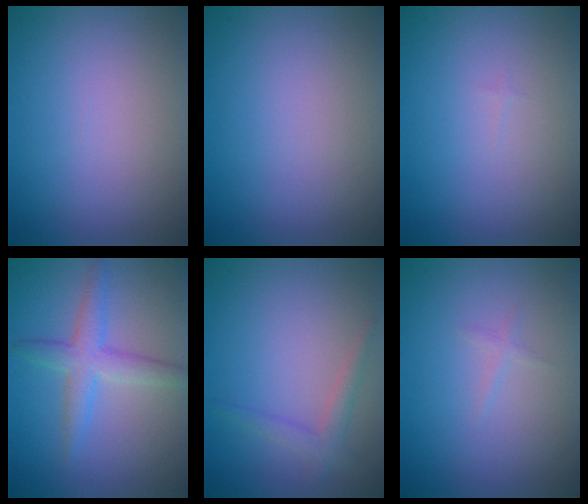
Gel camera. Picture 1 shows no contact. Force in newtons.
{"total": 0.0}
{"total": 0.0}
{"total": 3.2, "press": 3.2, "slide": 0.1}
{"total": 1.8, "press": 1.8, "slide": 0.1}
{"total": 0.5, "press": 0.5, "slide": 0.0}